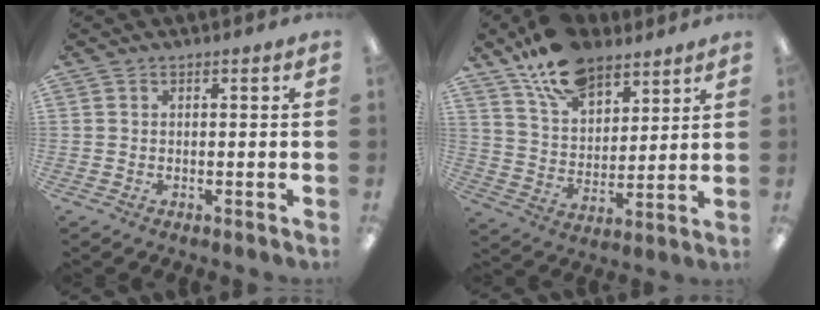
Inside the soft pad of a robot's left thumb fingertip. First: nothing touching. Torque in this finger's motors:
{"motor_torque": [0.48, -0.15, 1.45, -1.31, 0.07]}